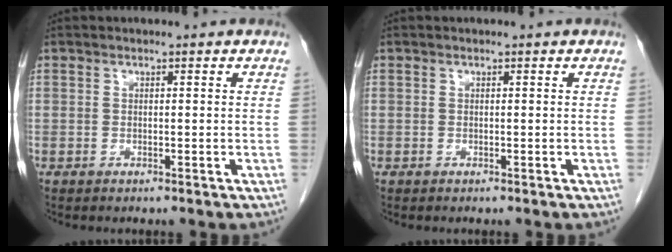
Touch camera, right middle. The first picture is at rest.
{"total": 0.0}